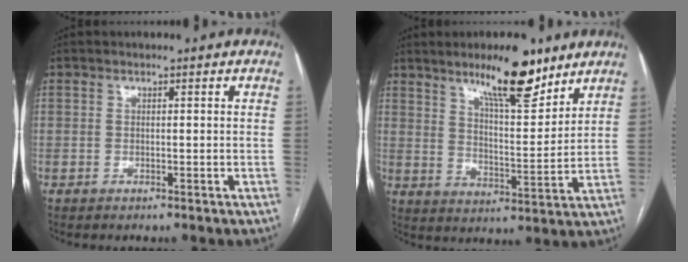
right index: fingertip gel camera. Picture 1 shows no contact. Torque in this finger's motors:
{"motor_torque": [1.05, 1.09, 0.51, 0.09]}